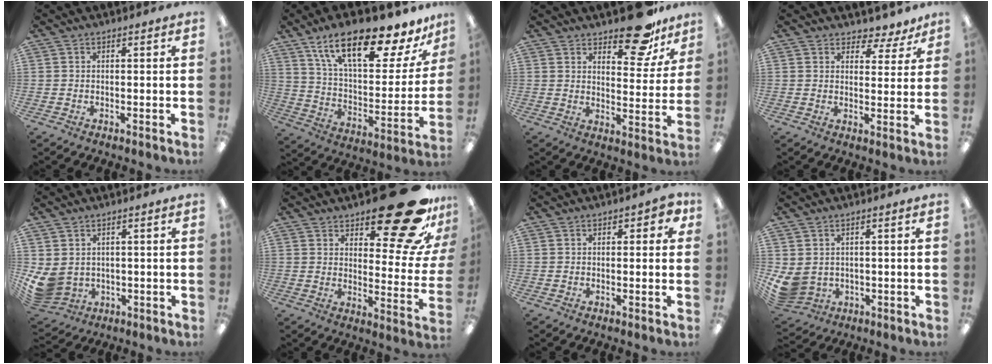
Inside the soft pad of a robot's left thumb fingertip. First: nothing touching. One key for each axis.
{"total": 22.6, "fx": 15.6, "fy": 7.5, "fz": 14.5, "tx": -0.238, "ty": -0.094, "tz": 0.260}
{"total": 14.3, "fx": 10.8, "fy": 6.1, "fz": 7.2, "tx": -0.075, "ty": -0.075, "tz": 0.184}
{"total": 4.3, "fx": 3.6, "fy": 2.2, "fz": 0.8, "tx": 0.002, "ty": -0.029, "tz": 0.061}
{"total": 5.8, "fx": 0.7, "fy": 5.1, "fz": 2.6, "tx": -0.080, "ty": -0.013, "tz": 0.017}
{"total": 25.0, "fx": 16.4, "fy": 9.7, "fz": 16.1, "tx": -0.182, "ty": -0.108, "tz": 0.264}
{"total": 3.3, "fx": 1.2, "fy": 1.8, "fz": 2.6, "tx": -0.026, "ty": -0.001, "tz": 0.015}
{"total": 5.2, "fx": 0.4, "fy": 4.8, "fz": 2.1, "tx": -0.072, "ty": -0.010, "tz": 0.010}